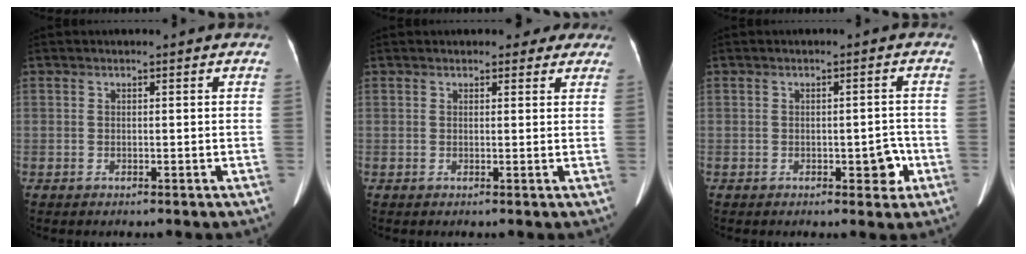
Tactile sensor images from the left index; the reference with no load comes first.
{"total": 3.1, "force": [2.5, 1.6, 0.8], "torque": [0.003, 0.005, 0.022]}
{"total": 3.3, "force": [-1.3, 1.5, 2.6], "torque": [-0.024, 0.006, -0.013]}